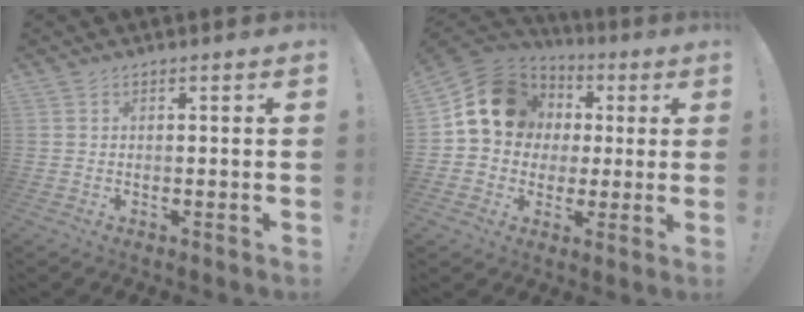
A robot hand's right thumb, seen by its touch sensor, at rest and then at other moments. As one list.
[{"total": 15.9, "force": [3.7, 13.6, 7.5], "torque": [-0.101, -0.001, 0.082]}]